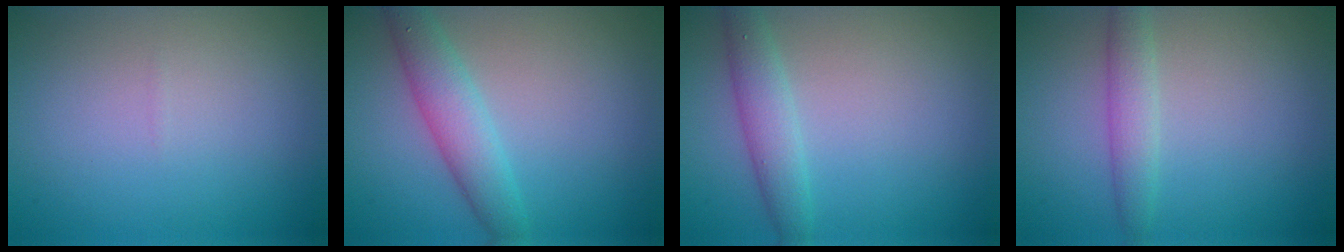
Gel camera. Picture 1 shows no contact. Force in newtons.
{"total": 3.7, "press": 3.7, "slide": 0.1}
{"total": 2.6, "press": 2.6, "slide": 0.1}
{"total": 2.2, "press": 2.2, "slide": 0.0}